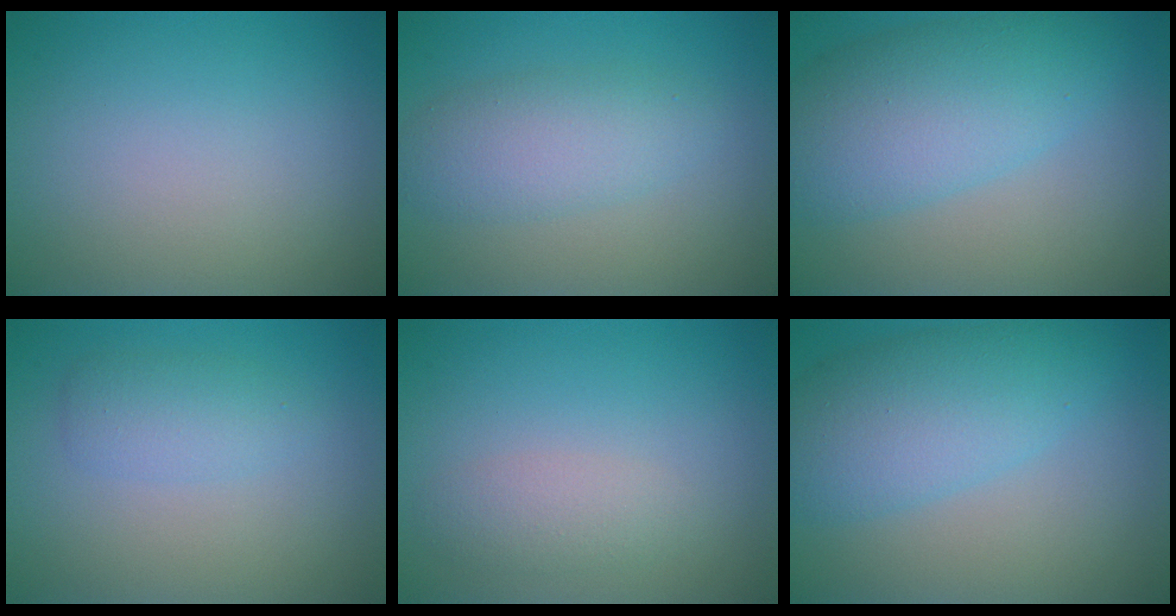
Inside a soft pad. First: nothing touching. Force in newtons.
{"total": 3.9, "press": 3.9, "slide": 0.3}
{"total": 7.4, "press": 7.4, "slide": 0.3}
{"total": 2.3, "press": 2.2, "slide": 0.2}
{"total": 1.9, "press": 1.9, "slide": 0.0}
{"total": 6.1, "press": 6.1, "slide": 0.1}